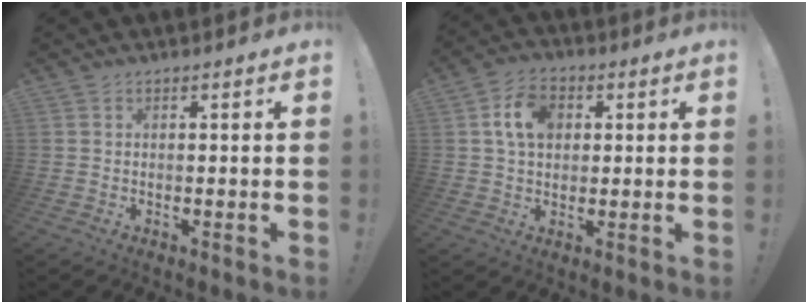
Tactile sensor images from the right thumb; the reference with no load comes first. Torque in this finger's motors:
{"motor_torque": [0.91, 1.88, 0.62, -0.58, 0.05]}